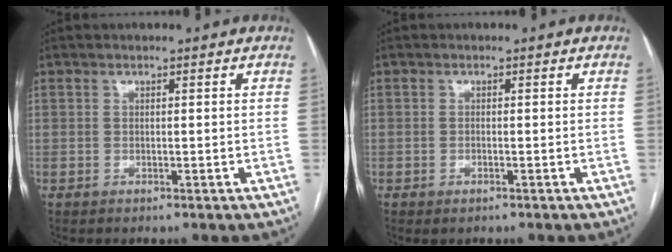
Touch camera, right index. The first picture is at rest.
{"total": 0.9, "force": [-0.6, 0.3, 0.7], "torque": [-0.014, -0.003, -0.005]}